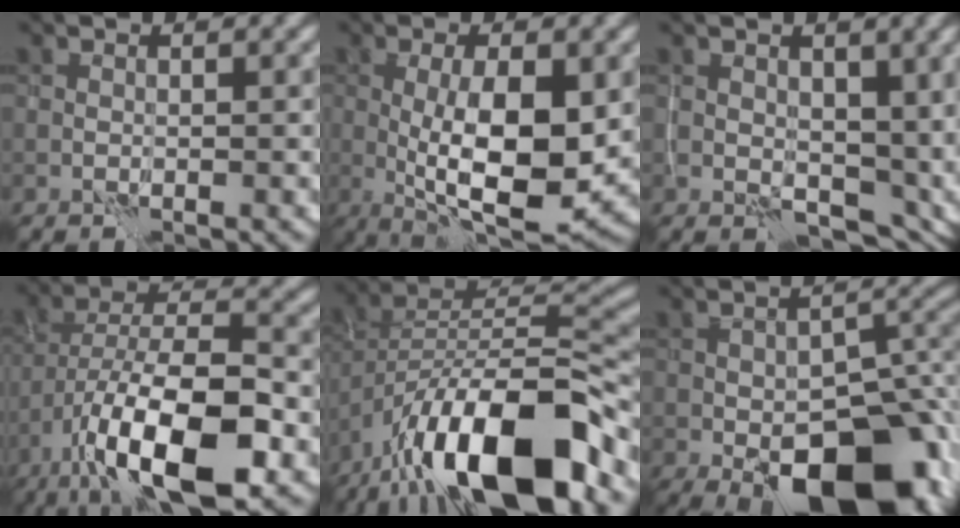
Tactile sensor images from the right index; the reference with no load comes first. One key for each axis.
{"total": 10.0, "fx": -1.1, "fy": 3.3, "fz": 9.4, "tx": -0.160, "ty": -0.010, "tz": -0.013}
{"total": 5.8, "fx": 0.6, "fy": 3.8, "fz": 4.3, "tx": -0.074, "ty": -0.014, "tz": 0.012}
{"total": 12.5, "fx": -6.1, "fy": 4.5, "fz": 10.0, "tx": -0.183, "ty": -0.002, "tz": -0.109}
{"total": 14.5, "fx": -9.5, "fy": 5.0, "fz": 9.8, "tx": -0.161, "ty": 0.000, "tz": -0.165}
{"total": 13.3, "fx": -6.3, "fy": 6.5, "fz": 9.7, "tx": -0.128, "ty": -0.016, "tz": -0.091}